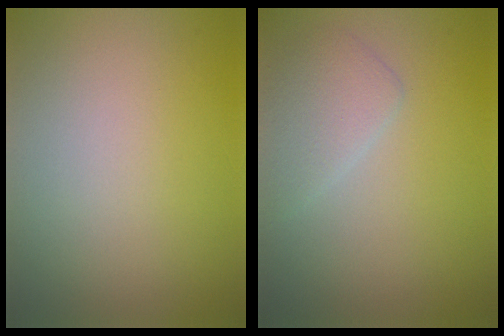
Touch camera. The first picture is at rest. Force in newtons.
{"total": 2.4, "press": 2.4, "slide": 0.1}